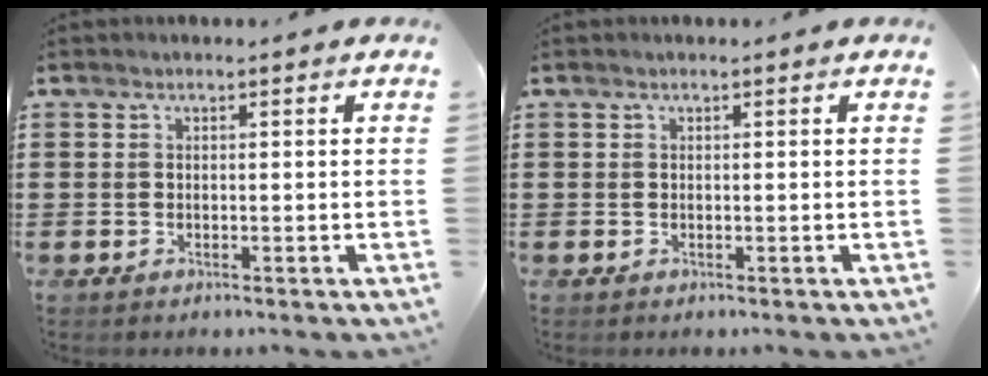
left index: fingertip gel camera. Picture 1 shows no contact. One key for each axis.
{"total": 0.0}